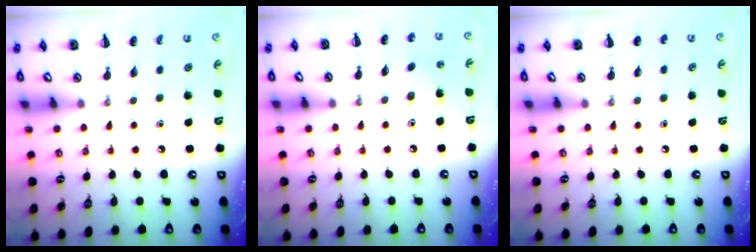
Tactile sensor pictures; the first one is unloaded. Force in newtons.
{"total": 3.2, "press": 3.1, "slide": 1.0}
{"total": 0.0}